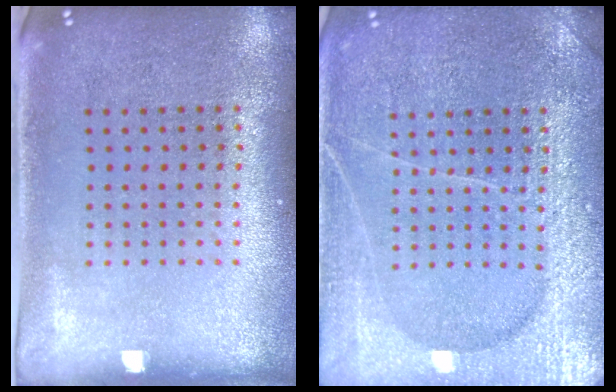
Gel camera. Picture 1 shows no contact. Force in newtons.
{"total": 6.5, "press": 6.4, "slide": 0.8}